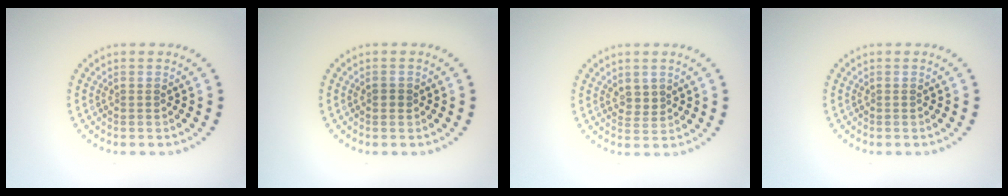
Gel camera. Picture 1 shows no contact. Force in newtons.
{"total": 0.7, "press": 0.6, "slide": 0.2}
{"total": 1.5, "press": 1.3, "slide": 0.7}
{"total": 0.0}